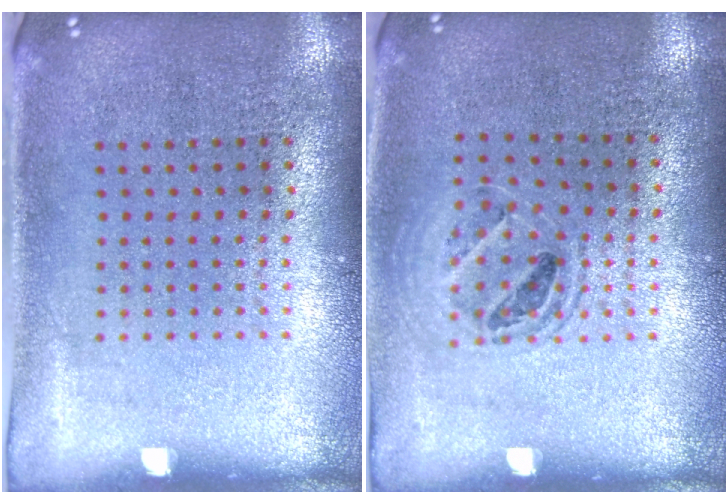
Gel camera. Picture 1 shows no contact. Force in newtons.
{"total": 1.3, "press": 1.2, "slide": 0.5}